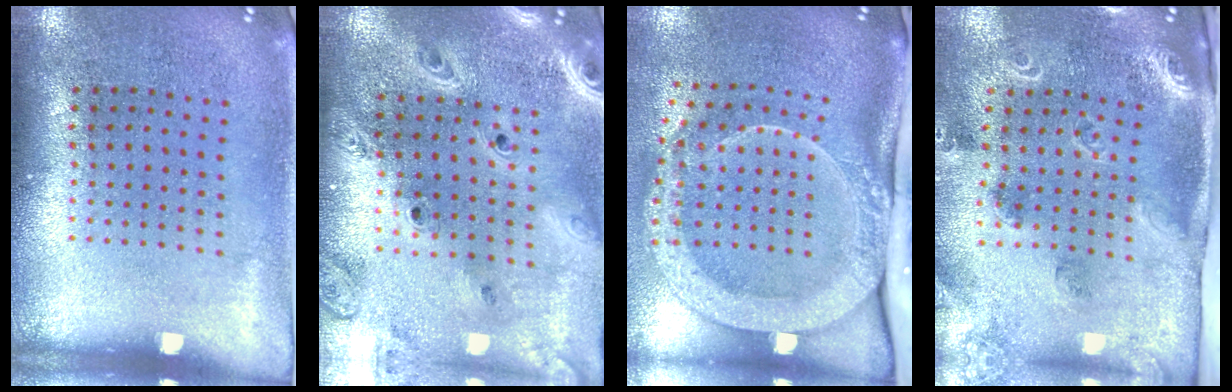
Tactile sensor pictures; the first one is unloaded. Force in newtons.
{"total": 3.0, "press": 2.5, "slide": 1.6}
{"total": 3.1, "press": 2.2, "slide": 2.1}
{"total": 1.8, "press": 1.7, "slide": 0.5}